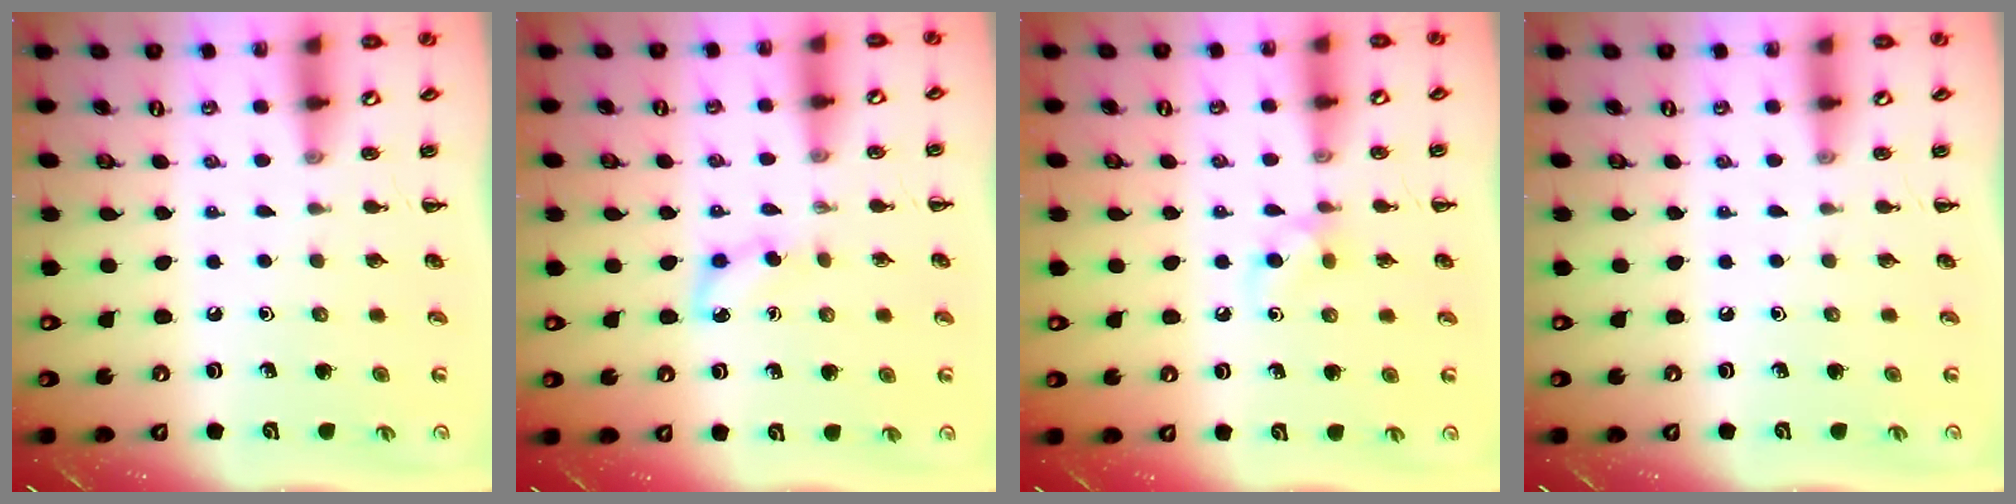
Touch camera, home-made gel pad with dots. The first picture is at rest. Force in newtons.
{"total": 3.2, "press": 3.1, "slide": 0.9}
{"total": 5.5, "press": 5.4, "slide": 1.0}
{"total": 0.0}